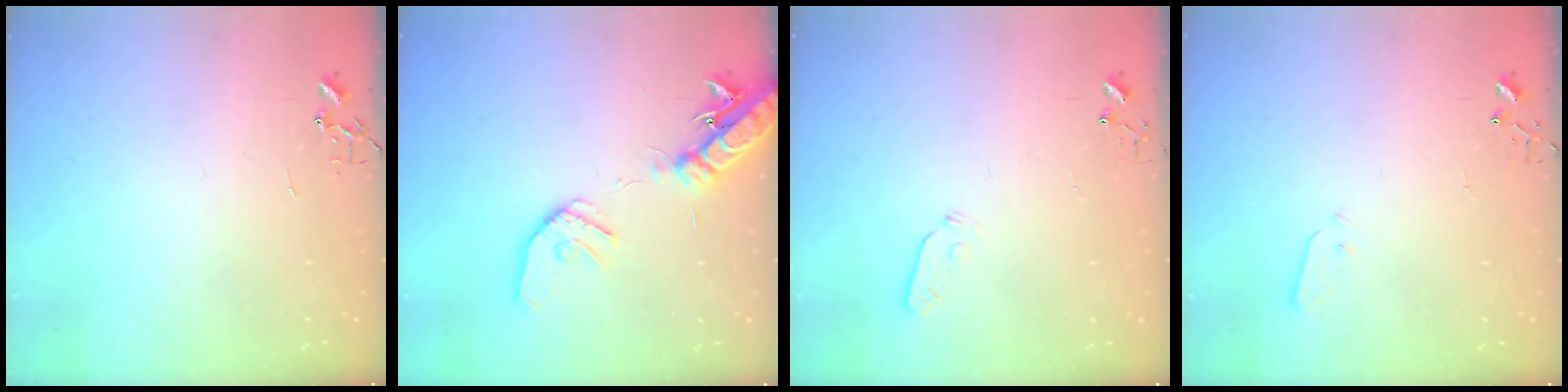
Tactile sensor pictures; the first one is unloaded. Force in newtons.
{"total": 16.5, "press": 16.2, "slide": 2.9}
{"total": 3.7, "press": 3.6, "slide": 0.4}
{"total": 3.1, "press": 3.1, "slide": 0.7}